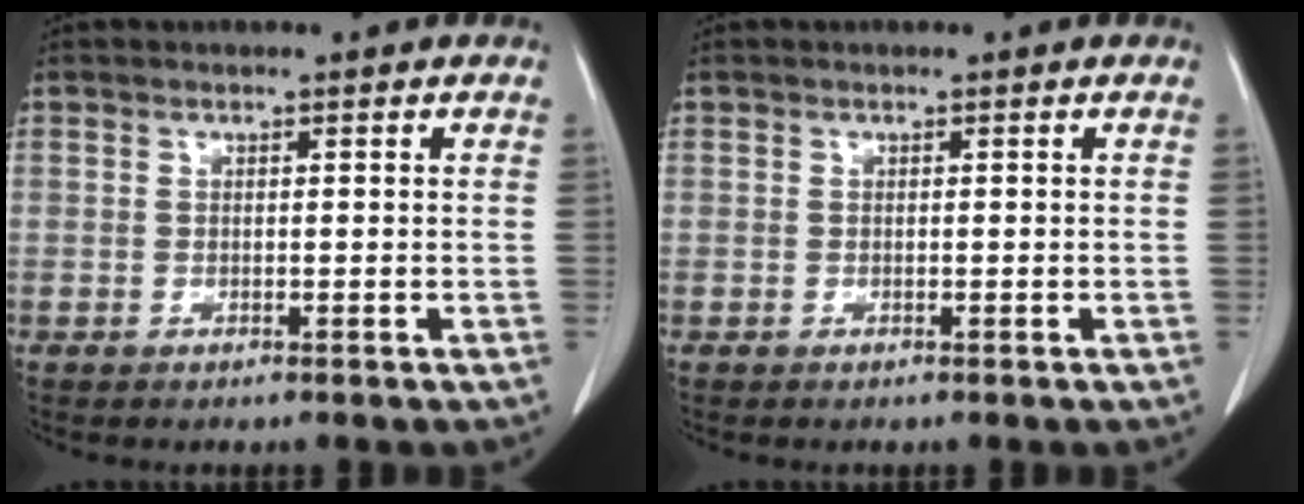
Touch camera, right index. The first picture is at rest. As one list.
[{"total": 0.0}]